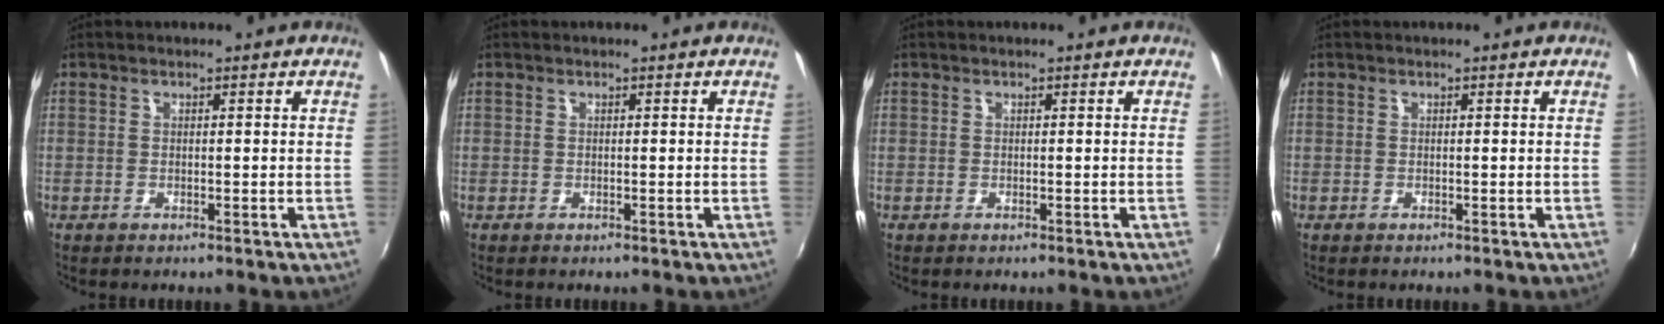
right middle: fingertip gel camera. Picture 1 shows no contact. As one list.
[{"total": 0.0}, {"total": 0.0}, {"total": 0.0}]